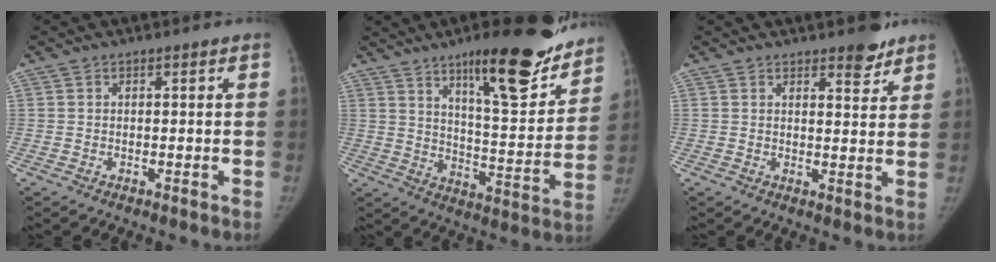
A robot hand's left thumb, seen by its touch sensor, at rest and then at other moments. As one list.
[{"total": 21.6, "force": [14.7, 5.6, 14.9], "torque": [-0.174, -0.082, 0.223]}, {"total": 4.7, "force": [3.6, 1.6, 2.6], "torque": [-0.018, -0.025, 0.048]}]